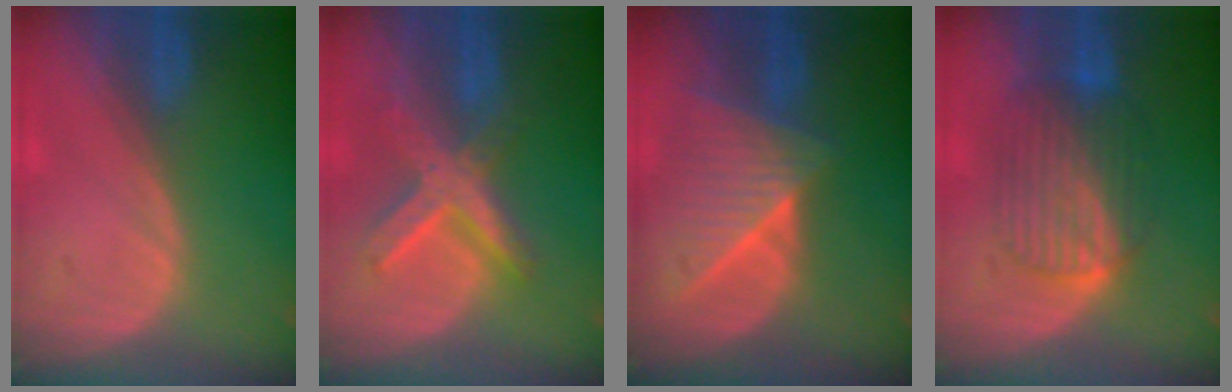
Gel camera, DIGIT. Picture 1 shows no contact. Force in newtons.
{"total": 7.9, "press": 6.8, "slide": 4.0}
{"total": 7.7, "press": 7.3, "slide": 2.5}
{"total": 7.4, "press": 7.3, "slide": 0.3}